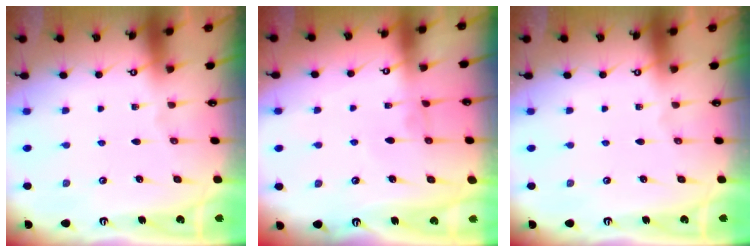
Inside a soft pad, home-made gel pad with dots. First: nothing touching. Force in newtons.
{"total": 1.1, "press": 1.0, "slide": 0.2}
{"total": 0.0}